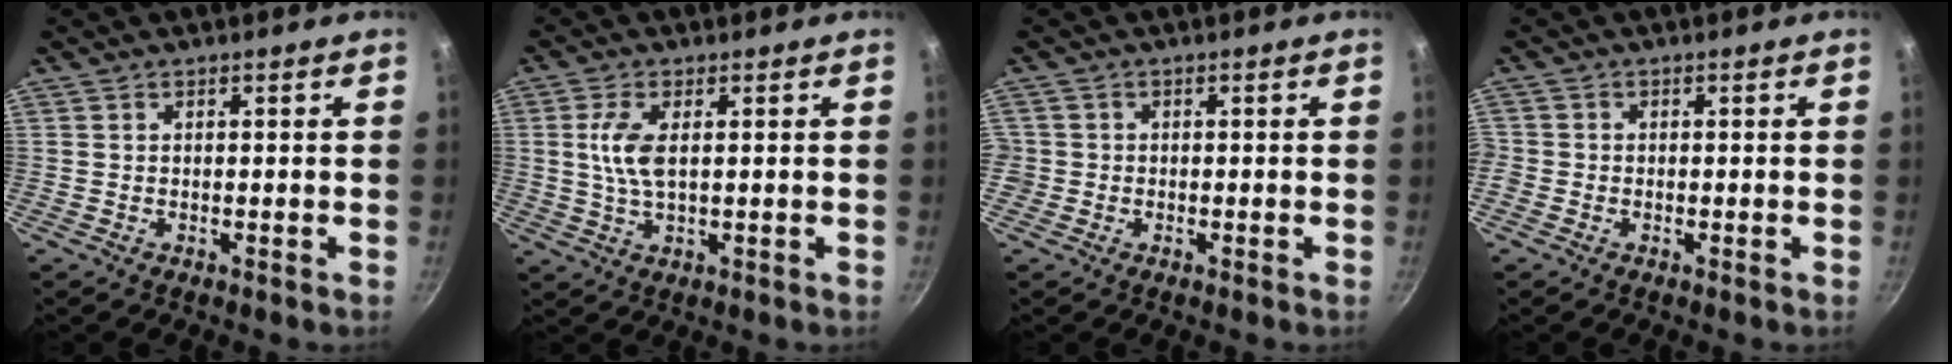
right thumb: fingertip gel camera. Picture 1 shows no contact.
{"total": 6.1, "force": [1.1, 2.6, 5.4], "torque": [-0.118, 0.001, 0.022]}
{"total": 1.8, "force": [-0.4, 1.8, 0.2], "torque": [0.004, 0.009, -0.005]}
{"total": 1.4, "force": [-0.6, 1.2, 0.3], "torque": [-0.007, 0.000, -0.014]}